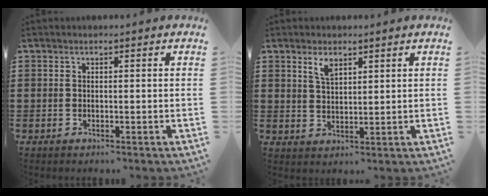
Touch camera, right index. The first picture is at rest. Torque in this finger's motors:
{"motor_torque": [0.24, -0.15, 0.17, 0.08]}